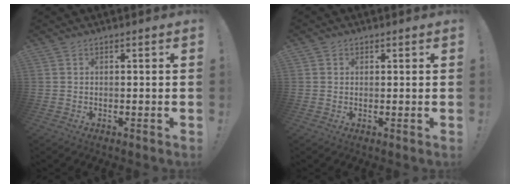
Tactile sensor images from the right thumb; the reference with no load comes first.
{"total": 1.1, "force": [0.6, 0.9, 0.0], "torque": [0.007, -0.001, 0.009]}